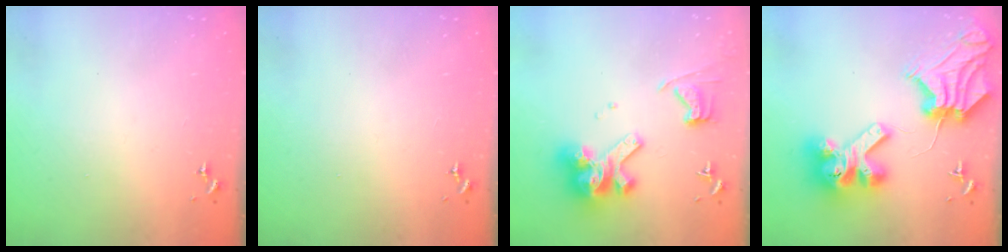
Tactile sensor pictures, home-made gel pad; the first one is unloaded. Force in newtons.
{"total": 0.0}
{"total": 15.0, "press": 14.9, "slide": 1.8}
{"total": 17.7, "press": 17.6, "slide": 2.3}